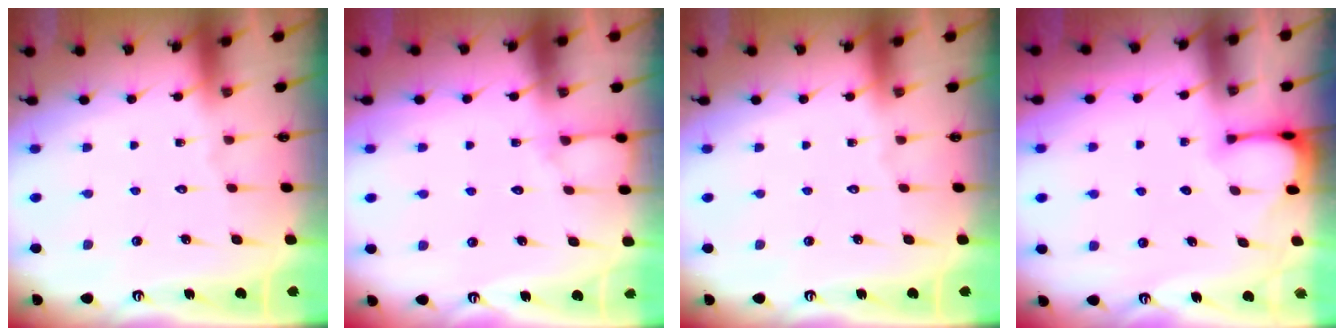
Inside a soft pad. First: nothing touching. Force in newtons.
{"total": 5.0, "press": 5.0, "slide": 0.5}
{"total": 0.0}
{"total": 2.6, "press": 2.6, "slide": 0.3}